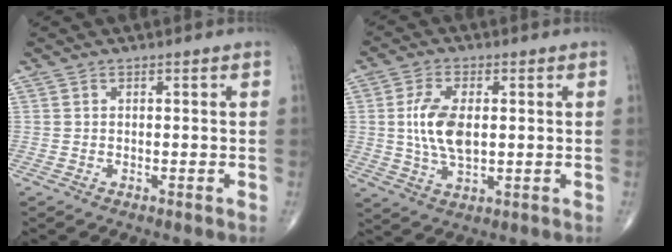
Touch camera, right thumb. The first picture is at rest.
{"total": 9.3, "force": [0.7, 4.8, 7.9], "torque": [-0.158, -0.004, 0.017]}